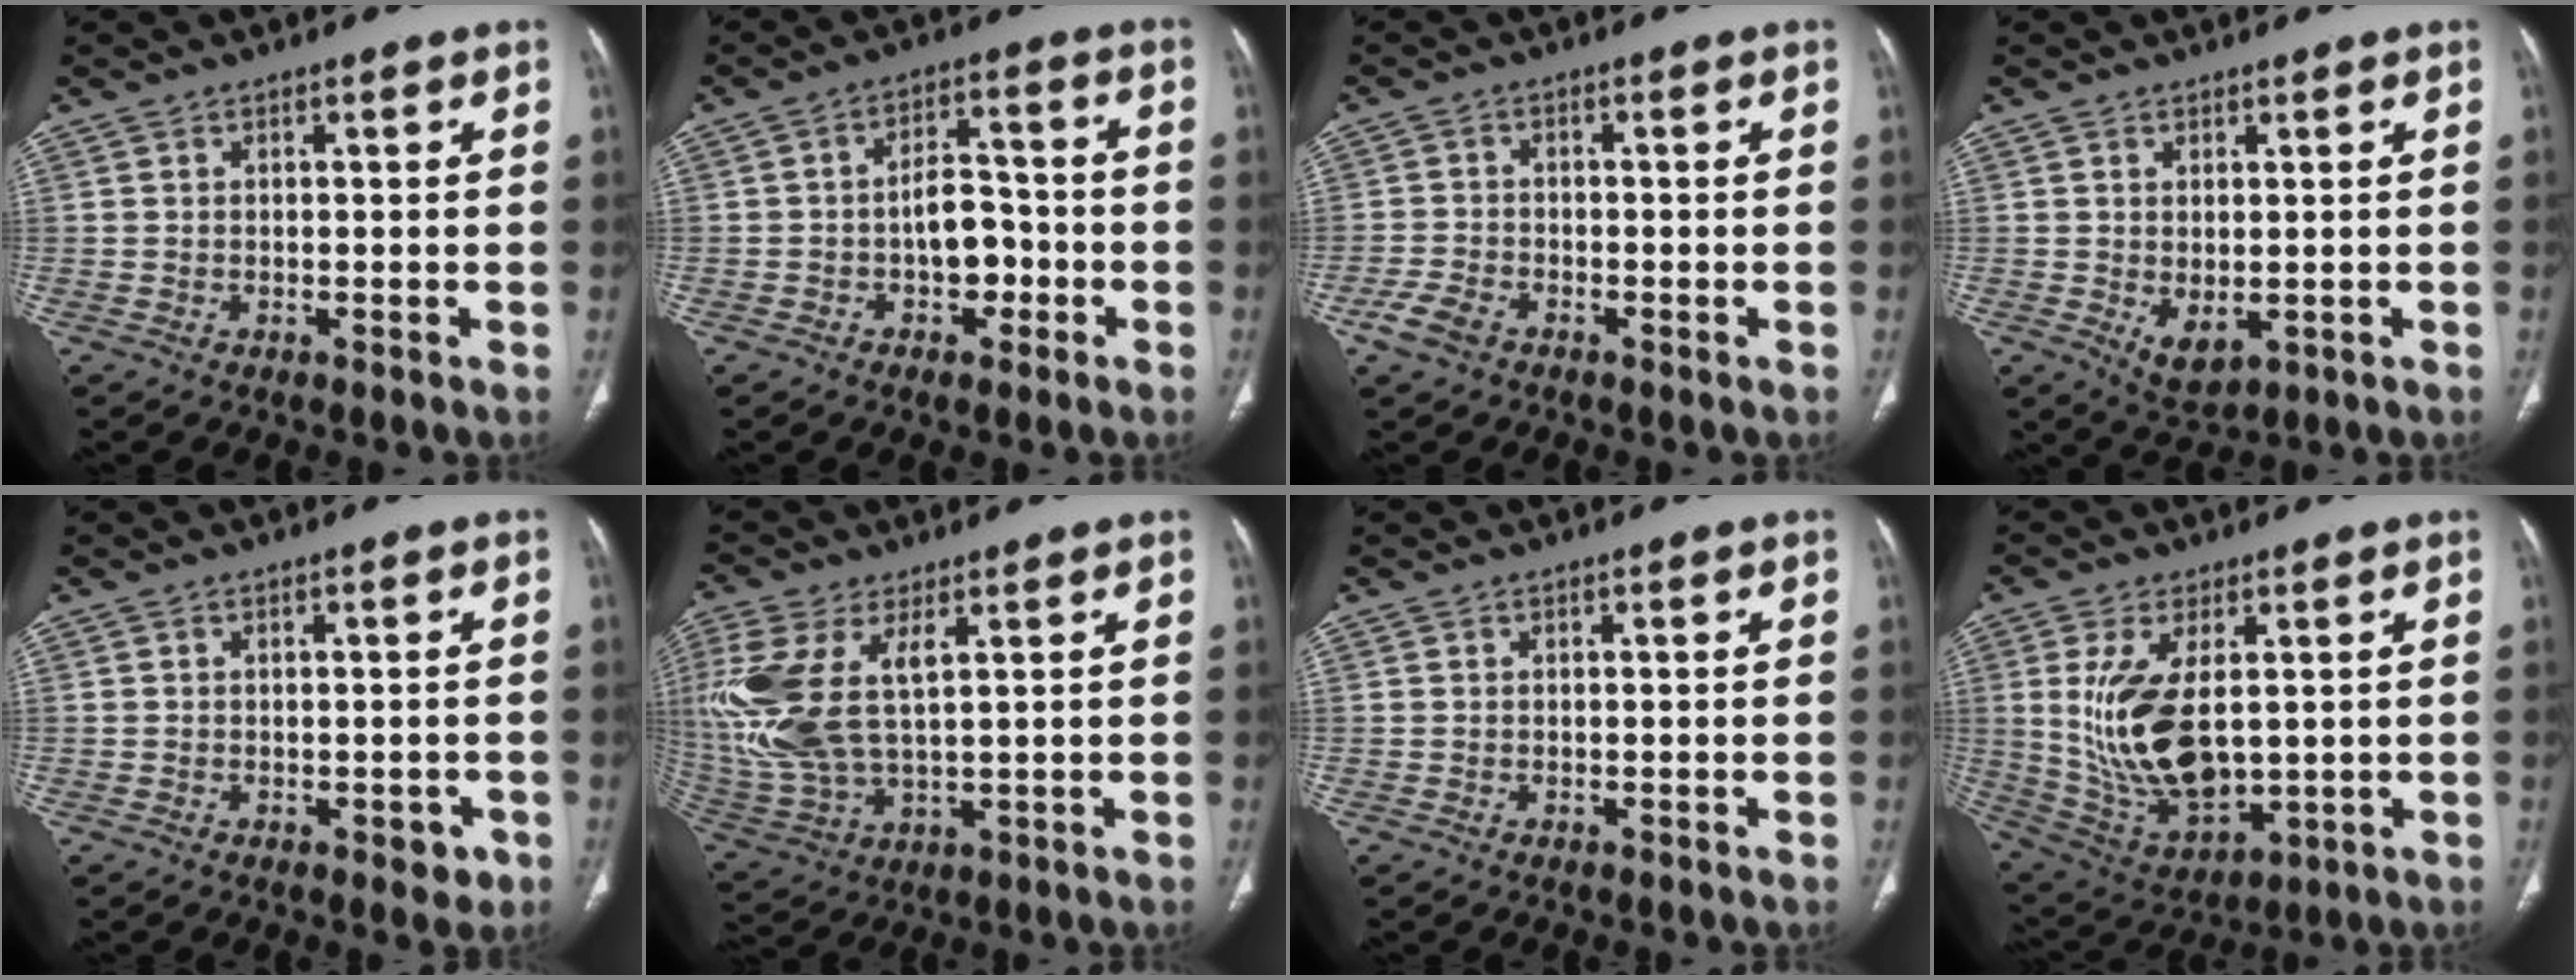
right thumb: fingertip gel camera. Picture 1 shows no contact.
{"total": 7.3, "force": [-2.3, 5.0, 4.9], "torque": [-0.047, 0.035, -0.039]}
{"total": 4.4, "force": [-2.7, 2.5, 2.4], "torque": [-0.056, 0.006, -0.051]}
{"total": 4.9, "force": [-0.7, 2.7, 4.0], "torque": [-0.062, -0.009, 0.007]}
{"total": 2.7, "force": [-1.1, 1.7, 1.9], "torque": [-0.005, 0.002, -0.009]}
{"total": 15.5, "force": [4.0, 7.2, 13.1], "torque": [-0.317, -0.006, 0.092]}
{"total": 0.0}
{"total": 16.1, "force": [1.8, 8.3, 13.6], "torque": [-0.258, -0.020, 0.059]}